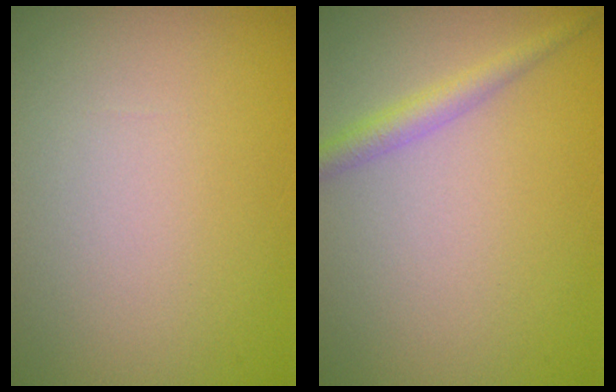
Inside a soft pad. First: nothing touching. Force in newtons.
{"total": 1.9, "press": 1.9, "slide": 0.0}